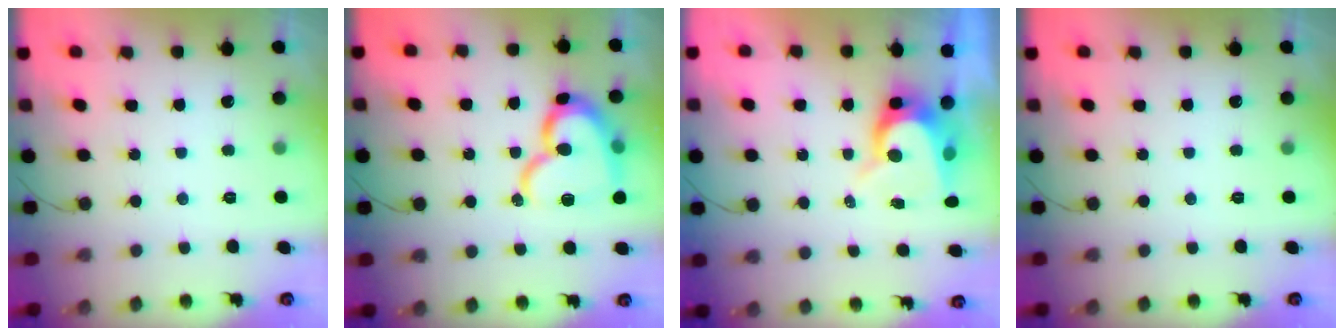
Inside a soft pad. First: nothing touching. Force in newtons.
{"total": 17.5, "press": 17.4, "slide": 1.8}
{"total": 8.2, "press": 8.2, "slide": 0.5}
{"total": 0.0}